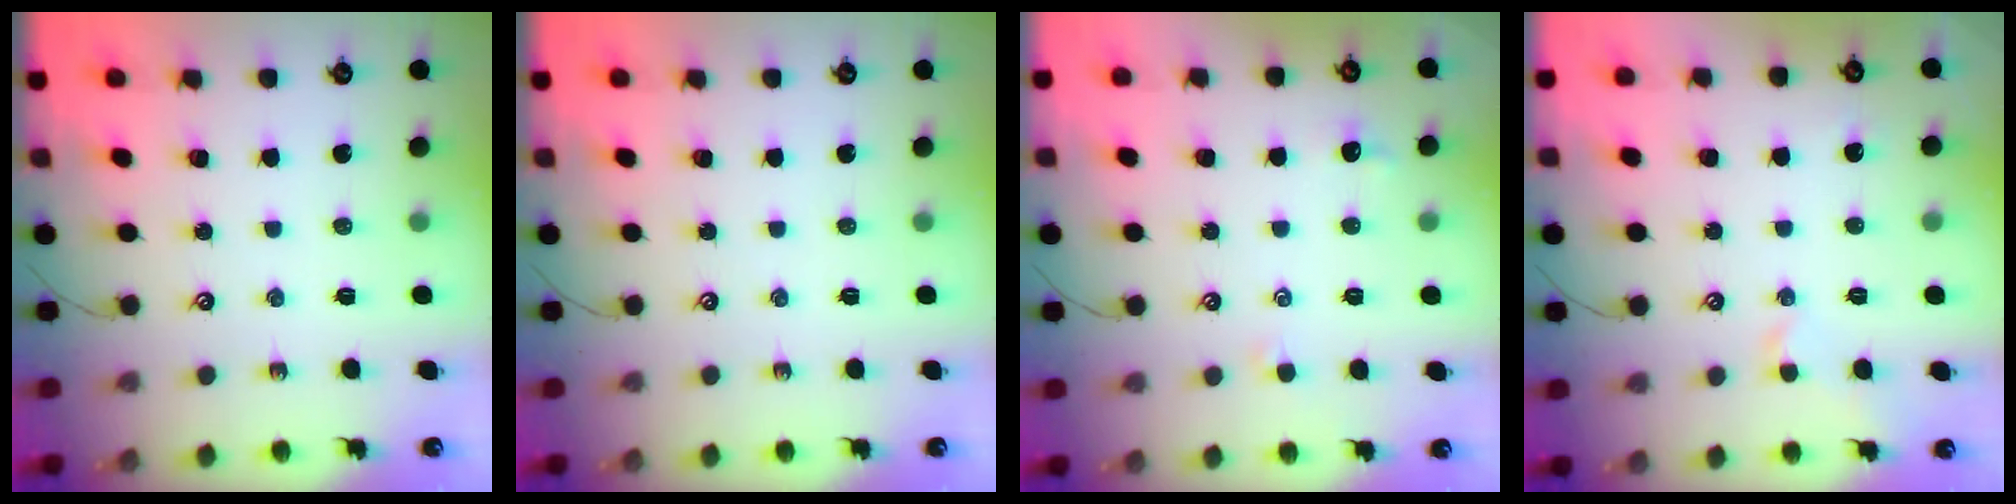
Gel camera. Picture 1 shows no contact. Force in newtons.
{"total": 0.0}
{"total": 1.1, "press": 1.0, "slide": 0.5}
{"total": 0.9, "press": 0.8, "slide": 0.3}